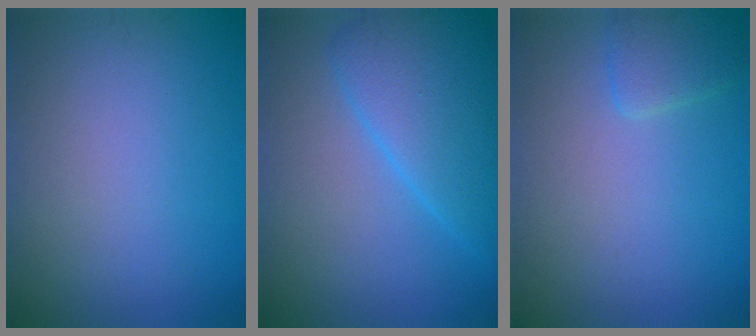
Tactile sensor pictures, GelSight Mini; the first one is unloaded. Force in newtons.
{"total": 5.9, "press": 5.9, "slide": 0.2}
{"total": 1.8, "press": 1.8, "slide": 0.2}